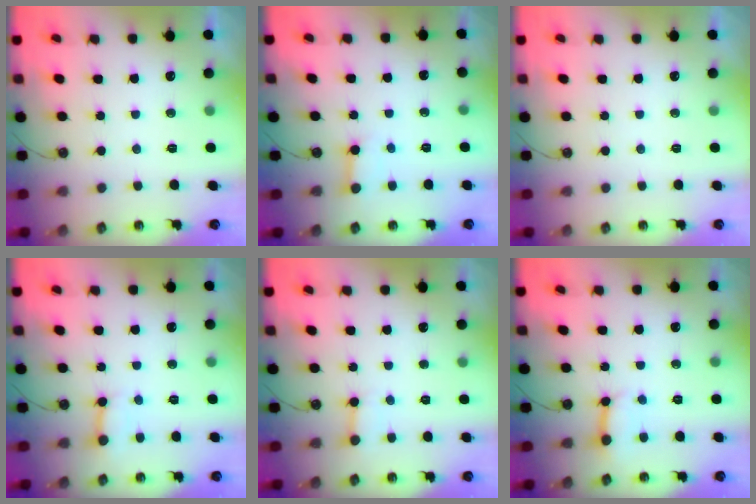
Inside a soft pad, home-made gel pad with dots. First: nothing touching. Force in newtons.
{"total": 3.9, "press": 3.9, "slide": 0.4}
{"total": 0.0}
{"total": 4.1, "press": 4.1, "slide": 0.3}
{"total": 3.5, "press": 3.4, "slide": 0.5}
{"total": 7.2, "press": 7.1, "slide": 0.9}